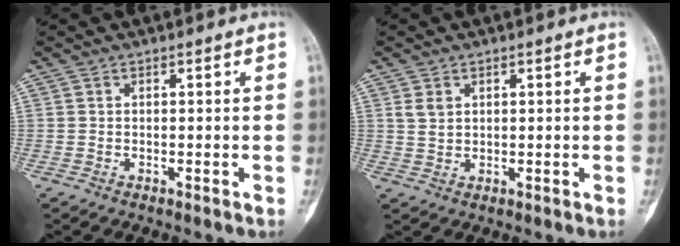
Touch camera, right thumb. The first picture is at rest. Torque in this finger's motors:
{"motor_torque": [0.31, 0.48, 0.24, 0.24, -0.01]}